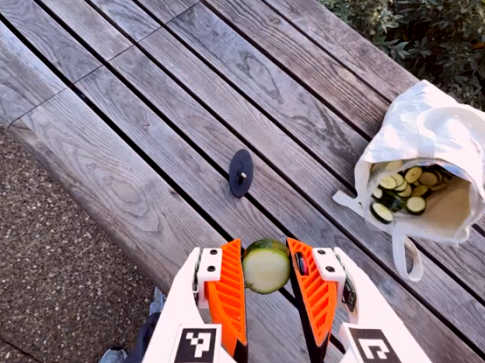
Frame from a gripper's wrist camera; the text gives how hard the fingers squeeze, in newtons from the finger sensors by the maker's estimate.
{"total": 9.1, "left": 9.9, "right": 8.3}